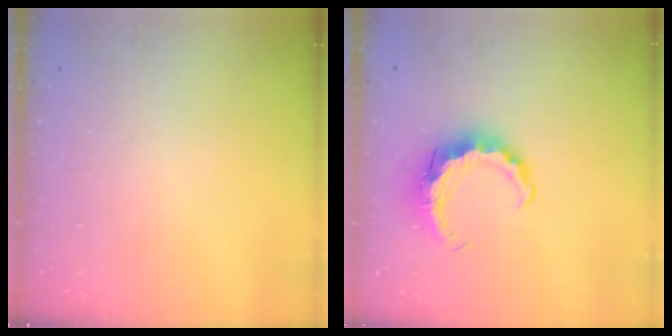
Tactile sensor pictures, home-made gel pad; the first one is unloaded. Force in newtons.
{"total": 8.0, "press": 8.0, "slide": 0.2}